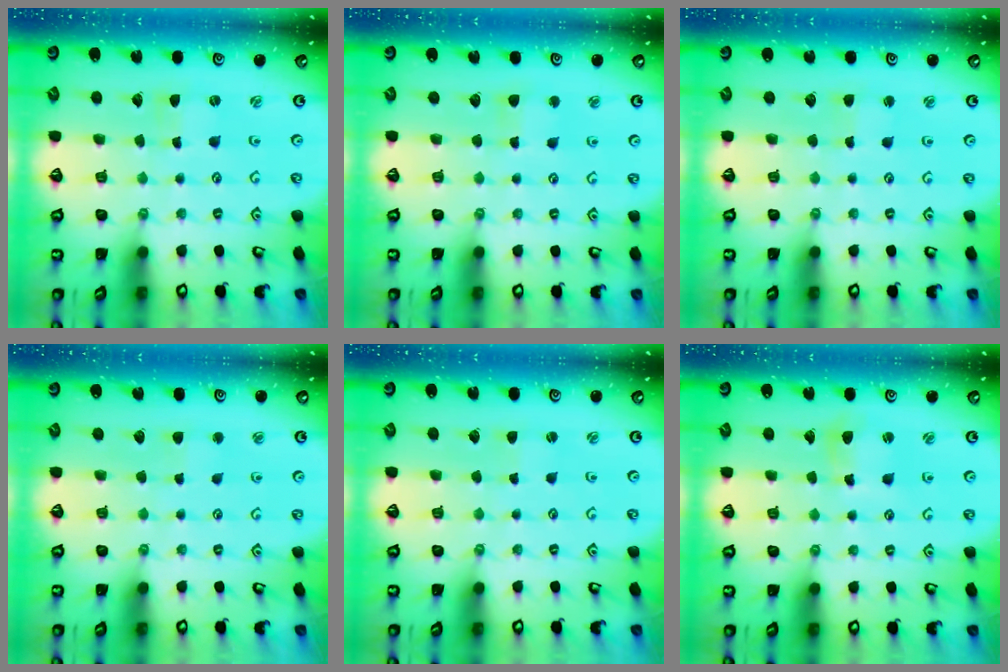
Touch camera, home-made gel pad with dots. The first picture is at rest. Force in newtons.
{"total": 4.3, "press": 4.3, "slide": 0.5}
{"total": 2.3, "press": 2.3, "slide": 0.3}
{"total": 2.7, "press": 2.6, "slide": 0.4}
{"total": 0.9, "press": 0.8, "slide": 0.2}
{"total": 4.5, "press": 4.5, "slide": 0.6}